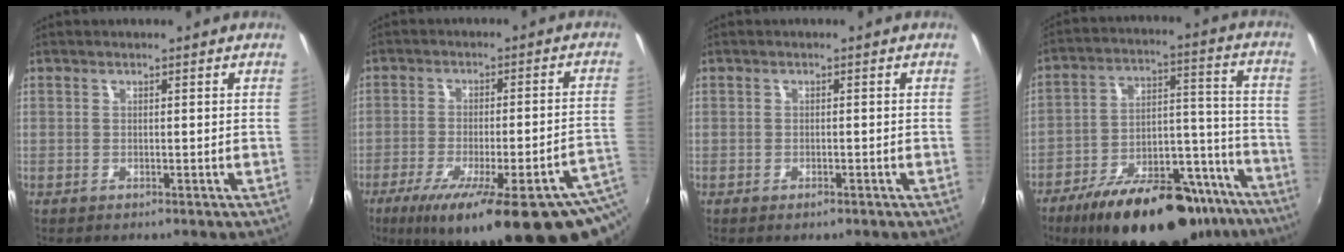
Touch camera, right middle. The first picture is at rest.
{"total": 26.2, "force": [-15.7, 4.8, 20.4], "torque": [-0.294, -0.058, -0.208]}
{"total": 1.2, "force": [-0.9, 0.6, 0.6], "torque": [-0.011, -0.002, -0.014]}
{"total": 27.2, "force": [-19.6, 11.1, 15.3], "torque": [-0.234, 0.024, -0.268]}